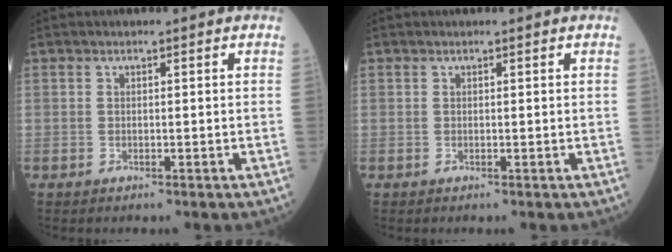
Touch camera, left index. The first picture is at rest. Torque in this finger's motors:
{"motor_torque": [-0.15, 0.16, 0.01, 0.00]}